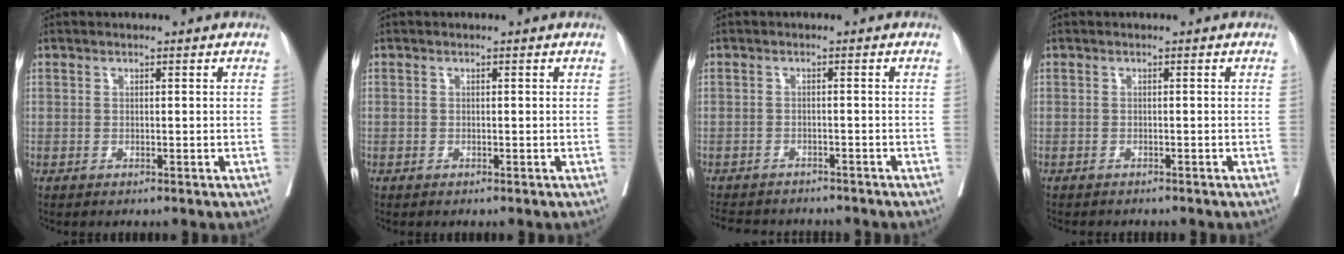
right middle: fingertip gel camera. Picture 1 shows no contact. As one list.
[{"total": 0.7, "force": [-0.2, 0.7, -0.1], "torque": [0.005, 0.008, -0.006]}, {"total": 9.6, "force": [-8.7, 2.8, 2.9], "torque": [-0.057, -0.004, -0.113]}, {"total": 4.2, "force": [-3.7, 0.9, 1.6], "torque": [-0.023, -0.006, -0.045]}]